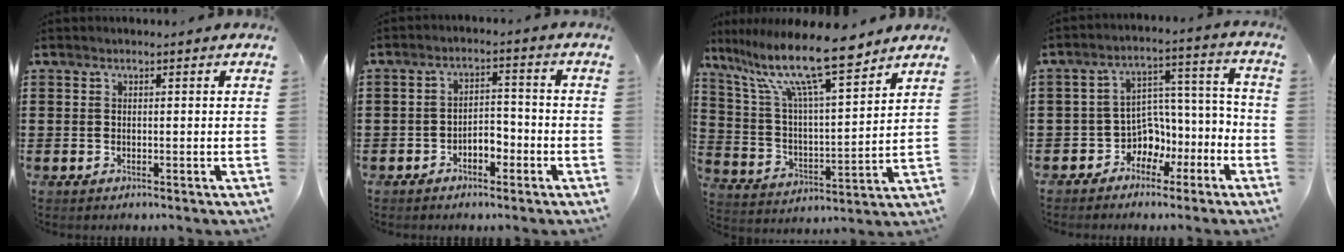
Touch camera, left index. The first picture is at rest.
{"total": 3.1, "force": [-2.2, 1.6, 1.6], "torque": [-0.033, 0.007, -0.046]}
{"total": 13.6, "force": [10.8, 1.5, 8.1], "torque": [-0.184, -0.057, 0.184]}
{"total": 6.1, "force": [-3.2, 5.1, 1.3], "torque": [-0.039, 0.002, -0.060]}